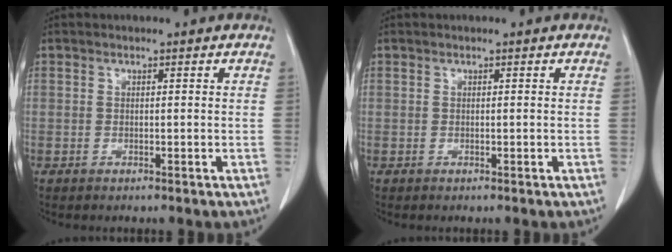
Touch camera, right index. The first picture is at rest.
{"total": 0.0}